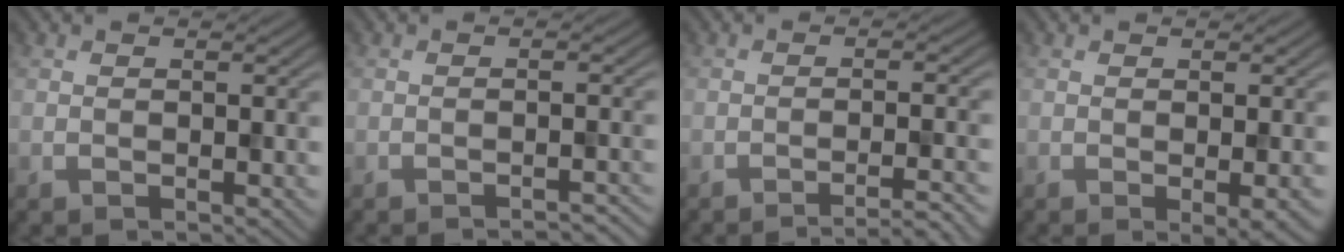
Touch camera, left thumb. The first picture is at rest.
{"total": 2.4, "force": [-2.0, 0.3, 1.3], "torque": [-0.010, 0.008, -0.037]}
{"total": 4.1, "force": [-3.1, 0.3, 2.7], "torque": [-0.037, 0.015, -0.062]}
{"total": 3.4, "force": [-0.9, 0.7, 3.2], "torque": [-0.047, -0.001, -0.012]}